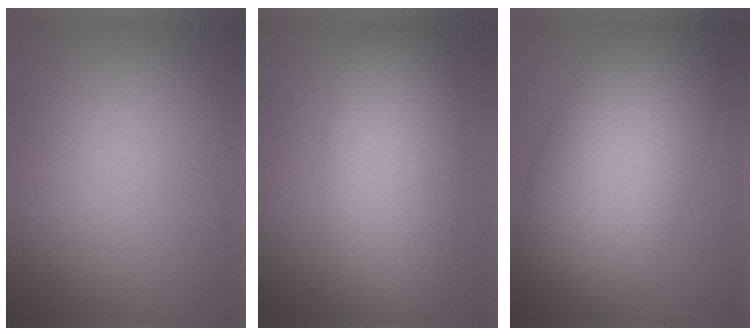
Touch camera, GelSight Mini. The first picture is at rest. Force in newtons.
{"total": 8.1, "press": 8.1, "slide": 0.3}
{"total": 11.8, "press": 11.8, "slide": 0.3}